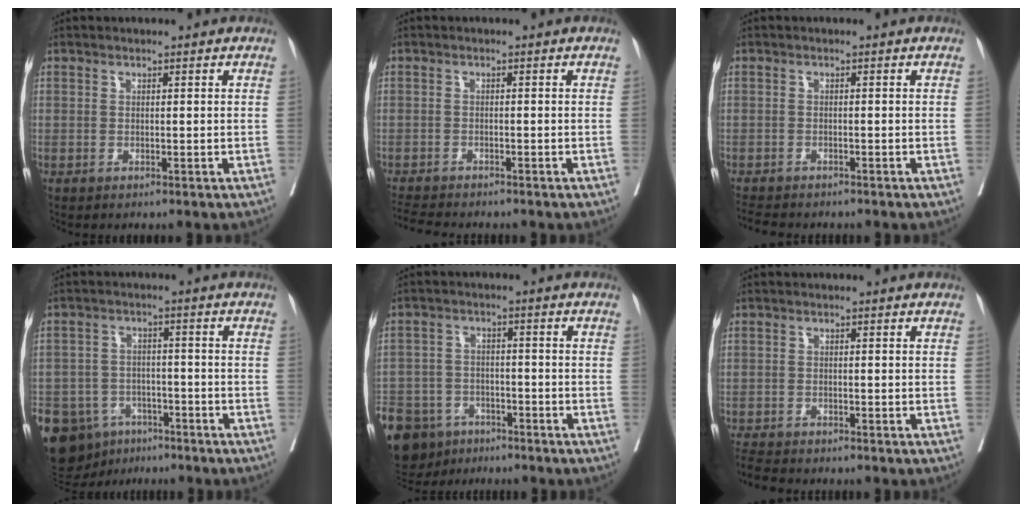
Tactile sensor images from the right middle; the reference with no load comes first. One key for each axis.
{"total": 5.7, "fx": -5.3, "fy": 0.7, "fz": 2.0, "tx": -0.031, "ty": -0.012, "tz": -0.086}
{"total": 5.2, "fx": -4.6, "fy": 1.4, "fz": 1.9, "tx": -0.032, "ty": -0.008, "tz": -0.069}
{"total": 17.0, "fx": -9.8, "fy": 12.4, "fz": 6.4, "tx": -0.175, "ty": 0.011, "tz": -0.138}
{"total": 16.5, "fx": -10.7, "fy": 10.8, "fz": 6.3, "tx": -0.180, "ty": -0.011, "tz": -0.162}
{"total": 4.5, "fx": -4.3, "fy": 0.5, "fz": 1.3, "tx": -0.020, "ty": -0.015, "tz": -0.073}